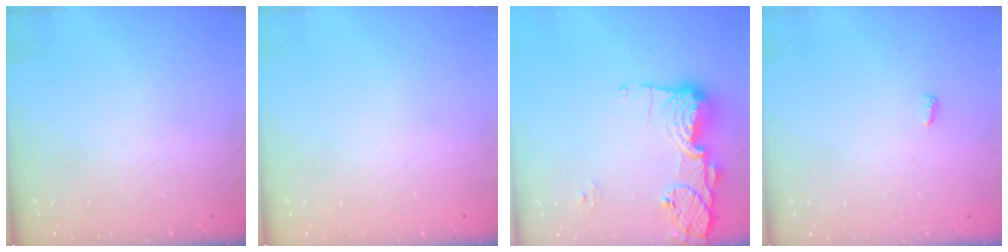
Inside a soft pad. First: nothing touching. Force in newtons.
{"total": 0.0}
{"total": 14.2, "press": 14.2, "slide": 1.5}
{"total": 2.8, "press": 2.8, "slide": 0.5}